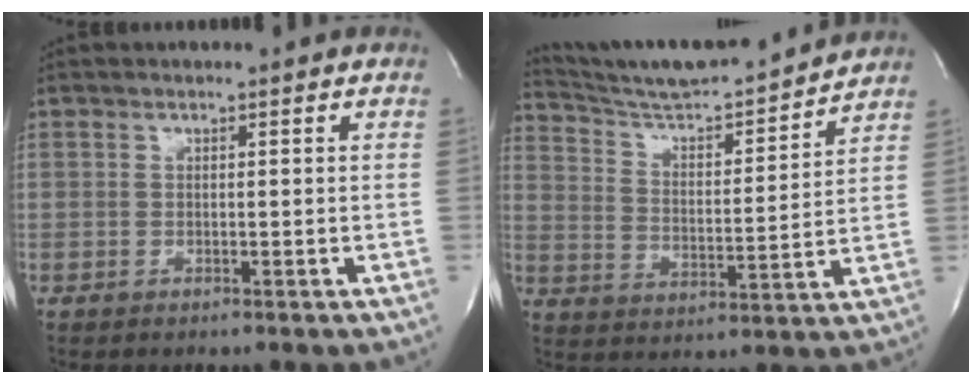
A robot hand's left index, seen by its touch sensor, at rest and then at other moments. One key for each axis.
{"total": 16.1, "fx": 15.2, "fy": 0.5, "fz": 5.2, "tx": -0.095, "ty": -0.009, "tz": 0.245}